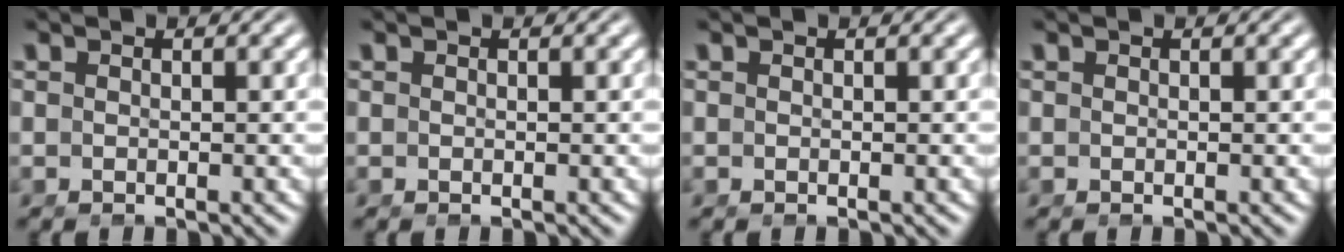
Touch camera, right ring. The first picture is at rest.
{"total": 0.0}
{"total": 0.0}
{"total": 0.0}